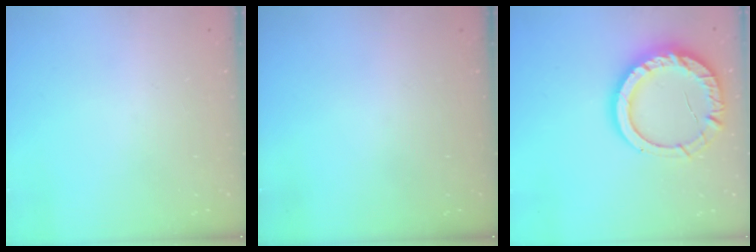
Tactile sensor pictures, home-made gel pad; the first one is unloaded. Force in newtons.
{"total": 0.0}
{"total": 16.2, "press": 16.0, "slide": 2.1}